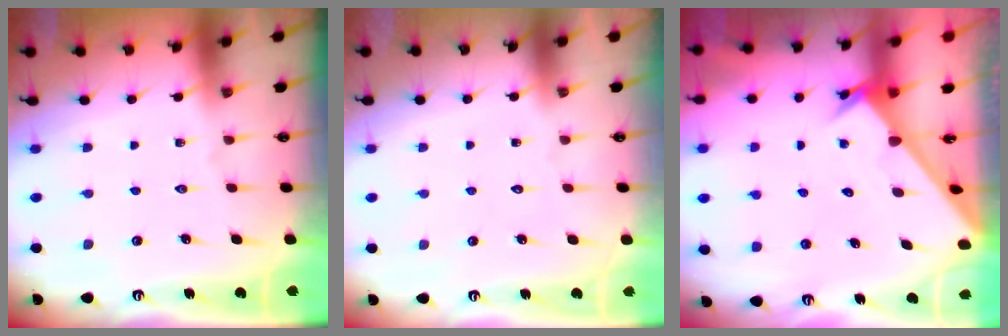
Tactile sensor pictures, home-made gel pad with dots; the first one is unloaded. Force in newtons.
{"total": 1.8, "press": 1.8, "slide": 0.0}
{"total": 2.4, "press": 2.4, "slide": 0.2}